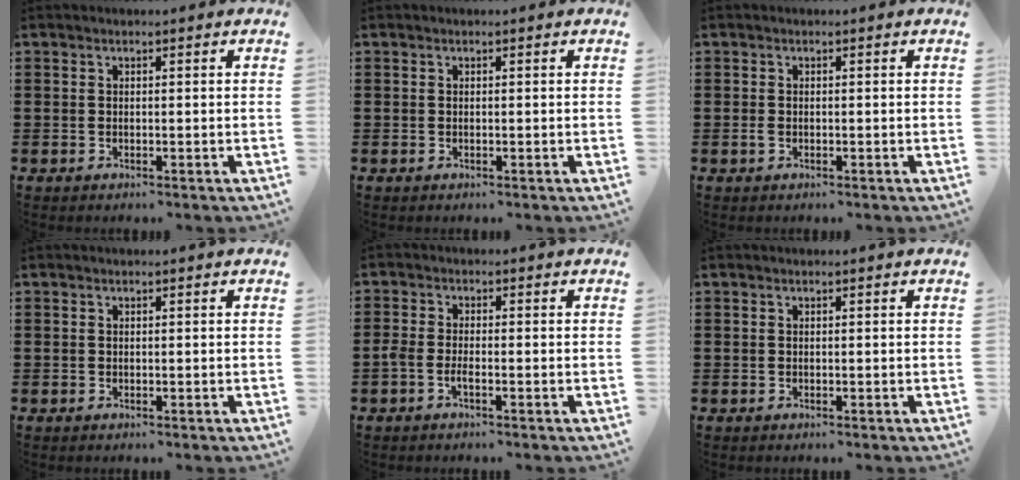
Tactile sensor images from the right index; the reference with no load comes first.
{"total": 0.0}
{"total": 0.8, "force": [-0.2, 0.4, 0.7], "torque": [-0.022, -0.005, -0.007]}
{"total": 0.0}
{"total": 2.0, "force": [-1.1, 0.4, 1.7], "torque": [-0.039, -0.004, -0.021]}
{"total": 0.0}